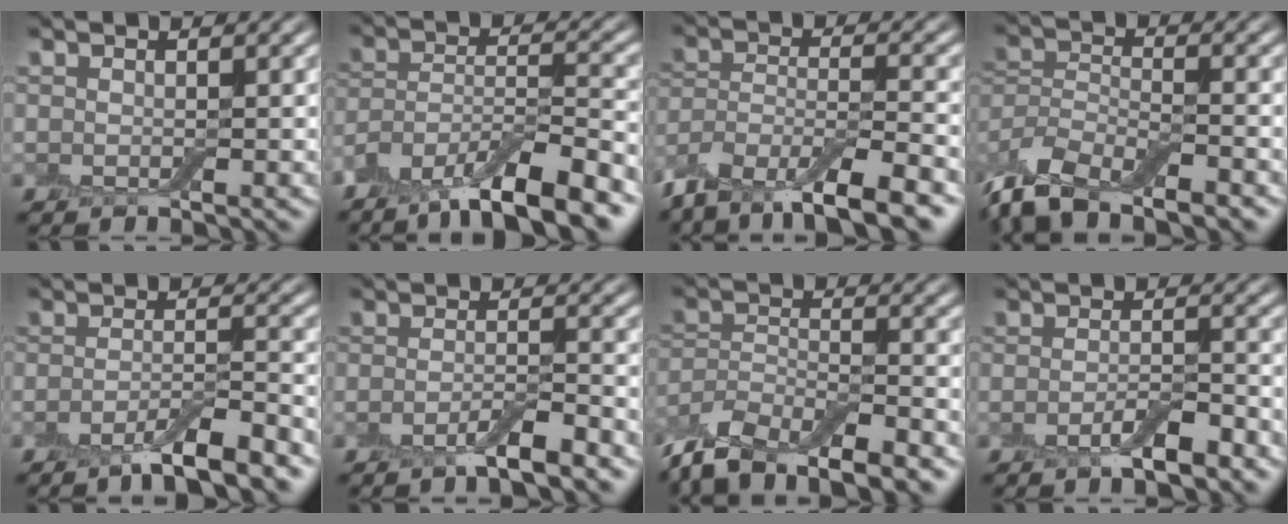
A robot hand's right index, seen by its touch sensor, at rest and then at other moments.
{"total": 10.0, "force": [-7.4, 2.8, 6.2], "torque": [-0.102, 0.000, -0.135]}
{"total": 9.6, "force": [-7.3, 3.1, 5.4], "torque": [-0.096, -0.004, -0.137]}
{"total": 9.3, "force": [-7.2, 3.4, 4.8], "torque": [-0.085, -0.008, -0.134]}
{"total": 5.6, "force": [-3.8, 1.1, 4.0], "torque": [-0.060, 0.001, -0.070]}
{"total": 3.4, "force": [-2.3, 0.6, 2.5], "torque": [-0.043, 0.001, -0.050]}
{"total": 9.4, "force": [-7.3, 3.3, 4.8], "torque": [-0.085, -0.005, -0.137]}
{"total": 3.3, "force": [-2.1, 1.0, 2.4], "torque": [-0.046, 0.002, -0.041]}